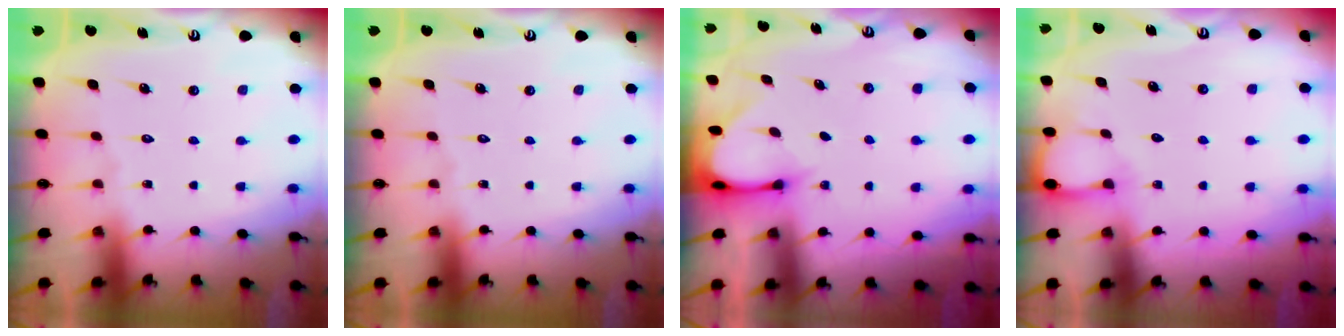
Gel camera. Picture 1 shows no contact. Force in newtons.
{"total": 0.0}
{"total": 2.9, "press": 2.9, "slide": 0.2}
{"total": 3.4, "press": 3.4, "slide": 0.3}